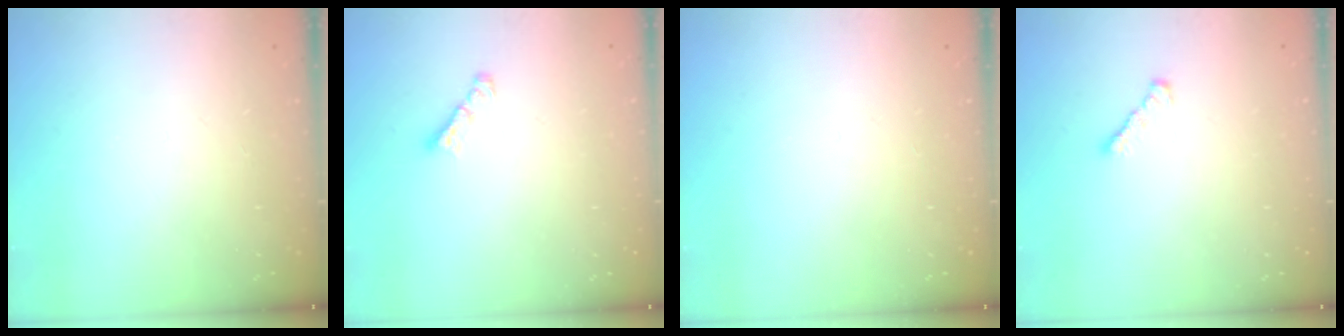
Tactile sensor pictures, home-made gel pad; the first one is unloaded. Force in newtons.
{"total": 1.7, "press": 1.6, "slide": 0.5}
{"total": 0.0}
{"total": 2.5, "press": 2.4, "slide": 0.6}